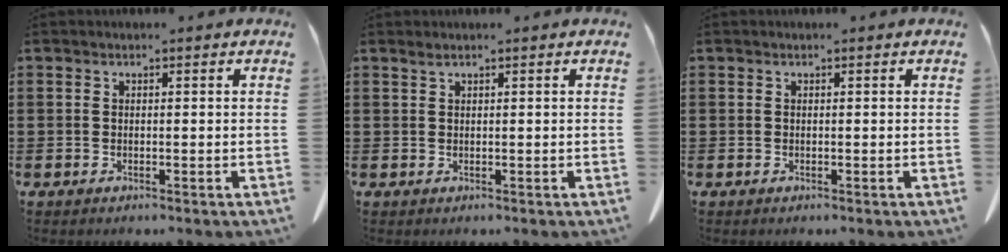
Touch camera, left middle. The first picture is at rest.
{"total": 0.9, "force": [0.6, 0.0, 0.6], "torque": [-0.015, -0.001, 0.012]}
{"total": 0.0}